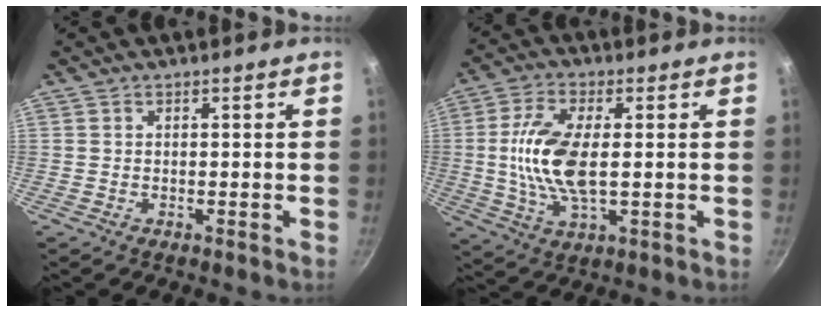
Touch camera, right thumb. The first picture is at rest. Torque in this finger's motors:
{"motor_torque": [1.90, 1.82, 1.56, -0.34, 0.19]}